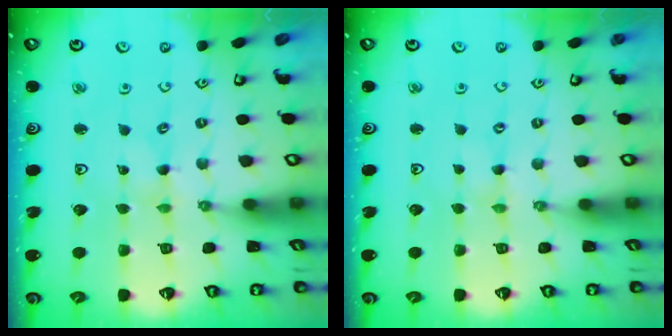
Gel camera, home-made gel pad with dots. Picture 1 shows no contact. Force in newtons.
{"total": 0.0}